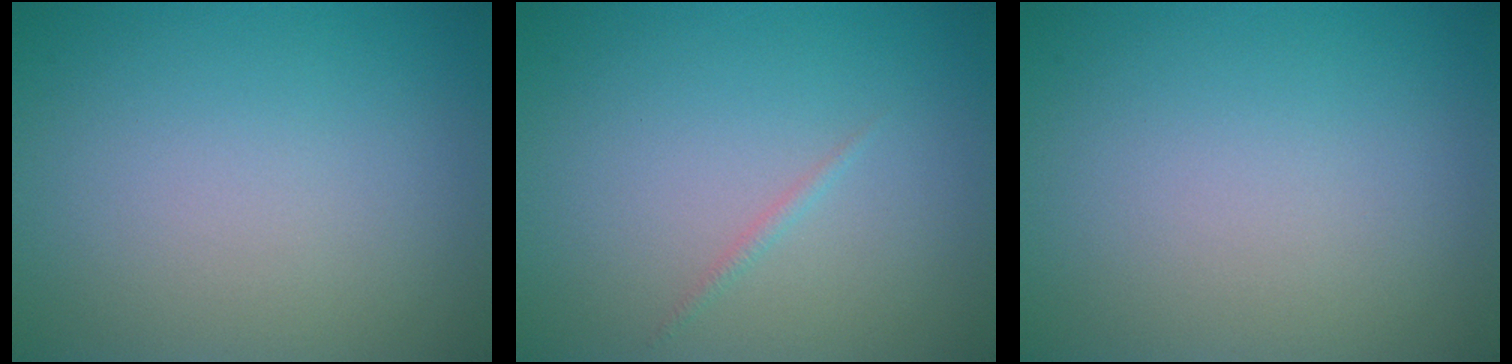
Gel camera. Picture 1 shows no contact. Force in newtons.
{"total": 0.6, "press": 0.6, "slide": 0.0}
{"total": 0.0}